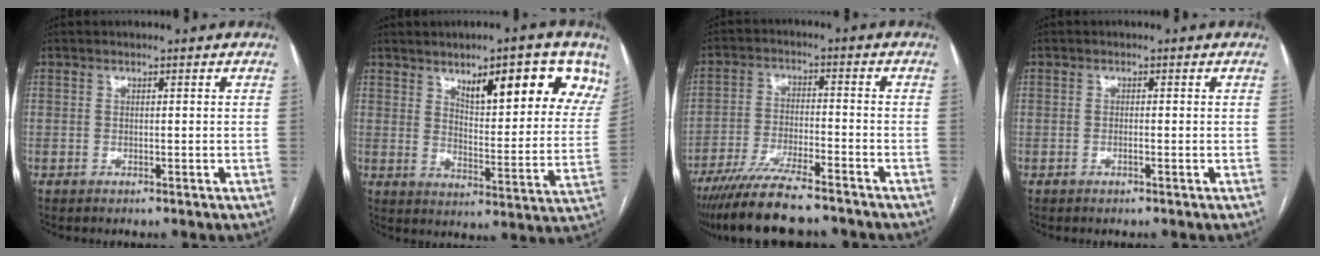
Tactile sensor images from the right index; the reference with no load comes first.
{"total": 17.0, "force": [10.3, 4.4, 12.8], "torque": [-0.166, -0.007, 0.138]}
{"total": 13.2, "force": [-11.0, 1.7, 7.0], "torque": [-0.122, -0.026, -0.183]}
{"total": 0.7, "force": [-0.3, 0.0, 0.7], "torque": [-0.014, 0.000, -0.006]}